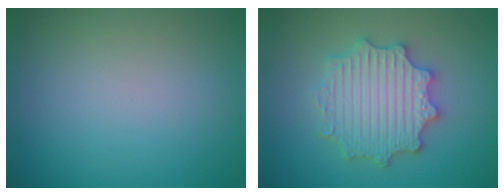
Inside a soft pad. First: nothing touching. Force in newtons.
{"total": 5.6, "press": 5.6, "slide": 1.0}